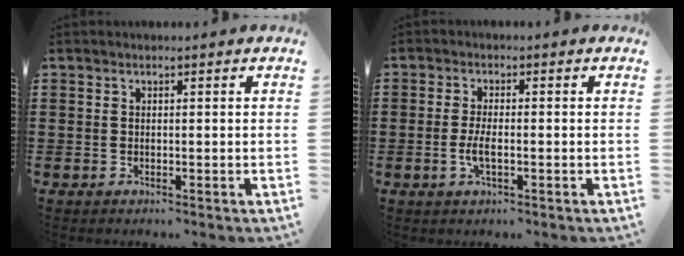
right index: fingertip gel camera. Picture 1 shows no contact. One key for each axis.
{"total": 3.1, "fx": -0.9, "fy": 0.7, "fz": 2.9, "tx": -0.065, "ty": -0.008, "tz": -0.020}